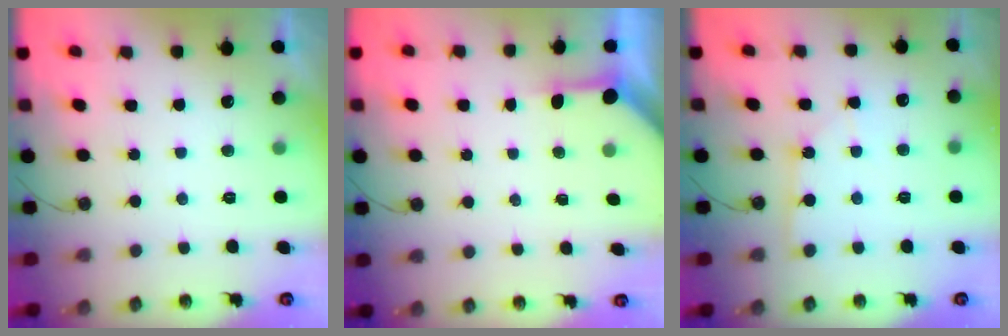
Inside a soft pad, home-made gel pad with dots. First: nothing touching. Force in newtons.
{"total": 3.3, "press": 3.2, "slide": 0.3}
{"total": 6.1, "press": 6.1, "slide": 0.6}